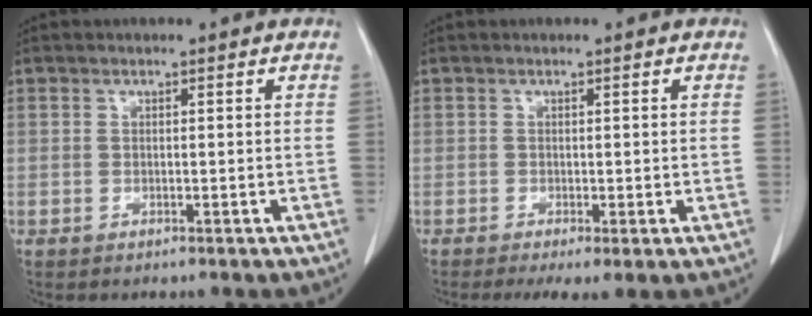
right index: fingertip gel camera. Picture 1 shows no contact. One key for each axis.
{"total": 3.8, "fx": -1.5, "fy": 1.0, "fz": 3.3, "tx": -0.054, "ty": -0.008, "tz": -0.018}